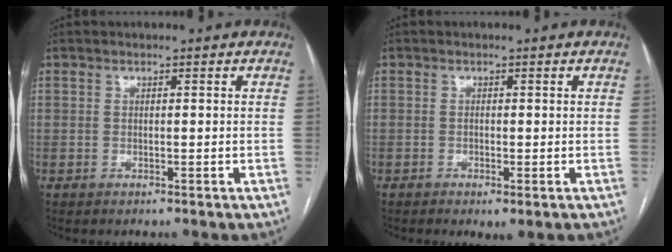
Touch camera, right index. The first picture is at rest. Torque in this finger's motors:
{"motor_torque": [1.15, -0.91, 0.20, 0.06]}